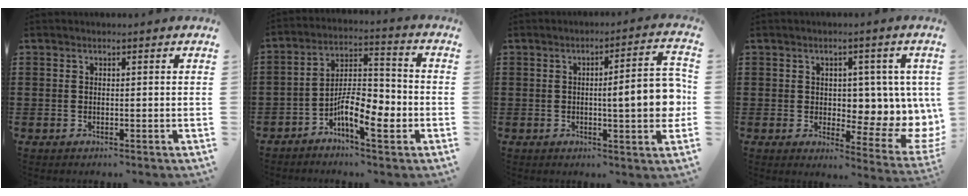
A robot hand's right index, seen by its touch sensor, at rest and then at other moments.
{"total": 9.0, "force": [-4.3, 3.2, 7.2], "torque": [-0.141, 0.006, -0.079]}
{"total": 9.2, "force": [-0.2, 1.4, 9.1], "torque": [-0.132, -0.007, -0.011]}
{"total": 5.0, "force": [1.5, 3.3, 3.5], "torque": [-0.054, -0.021, 0.017]}